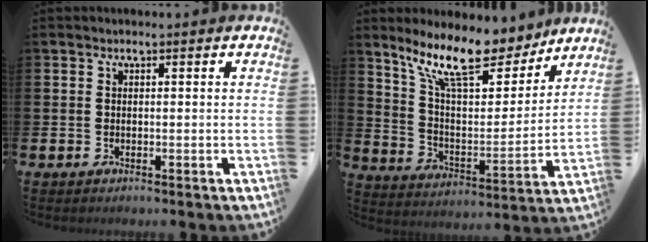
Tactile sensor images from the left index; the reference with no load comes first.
{"total": 13.3, "force": [10.9, 4.0, 6.4], "torque": [-0.154, -0.059, 0.196]}